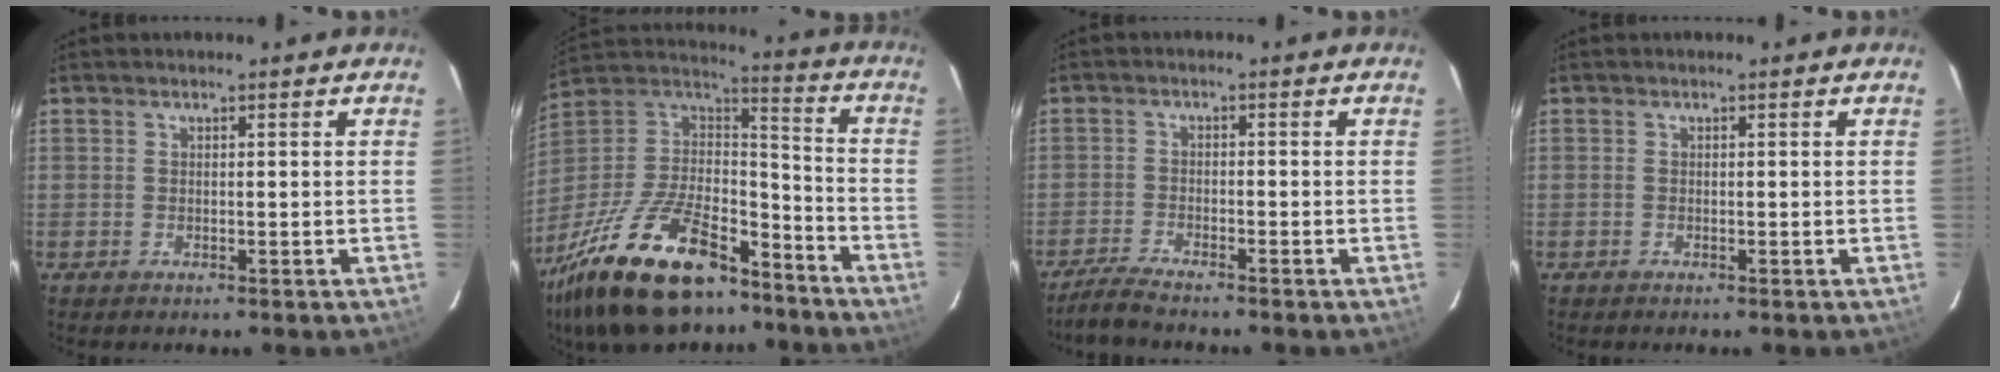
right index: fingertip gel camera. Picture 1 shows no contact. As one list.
[{"total": 31.6, "force": [-21.8, 13.1, 18.8], "torque": [-0.378, -0.008, -0.347]}, {"total": 4.7, "force": [-4.3, 0.2, 1.9], "torque": [-0.061, -0.010, -0.084]}, {"total": 0.0}]